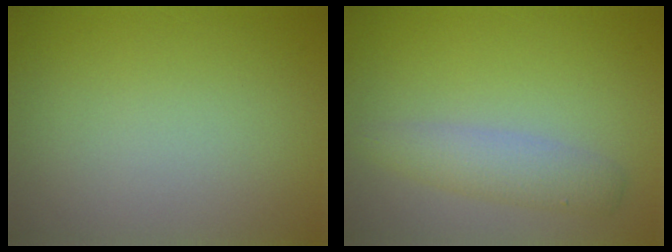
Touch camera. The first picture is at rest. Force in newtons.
{"total": 3.0, "press": 3.0, "slide": 0.1}